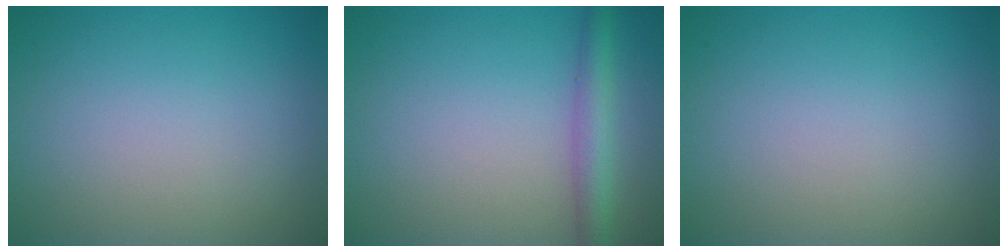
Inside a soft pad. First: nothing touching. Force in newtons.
{"total": 3.1, "press": 3.1, "slide": 0.1}
{"total": 0.0}